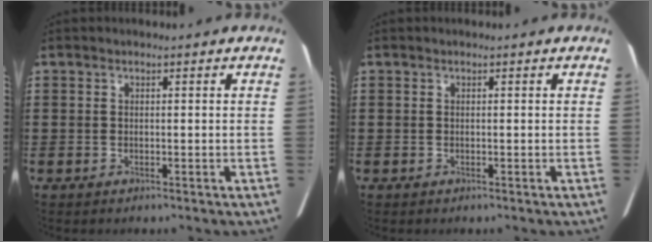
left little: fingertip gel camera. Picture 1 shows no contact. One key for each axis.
{"total": 0.0}